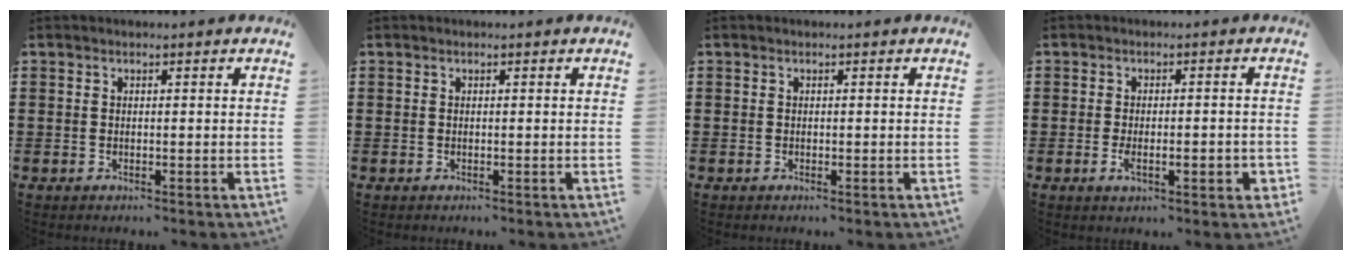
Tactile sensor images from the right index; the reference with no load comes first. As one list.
[{"total": 0.0}, {"total": 0.0}, {"total": 4.0, "force": [-1.2, 1.2, 3.7], "torque": [-0.059, -0.003, -0.025]}]